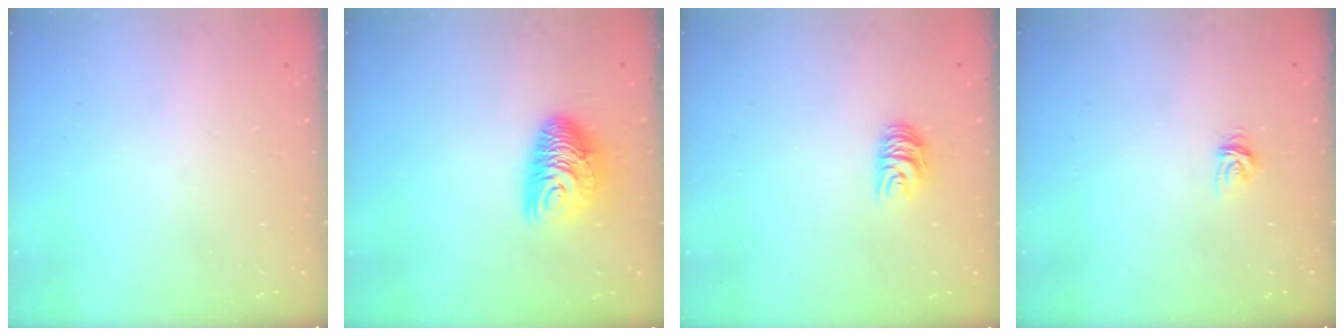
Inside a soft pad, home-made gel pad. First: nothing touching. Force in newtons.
{"total": 10.1, "press": 10.1, "slide": 0.6}
{"total": 6.2, "press": 6.2, "slide": 0.4}
{"total": 3.7, "press": 3.7, "slide": 0.4}